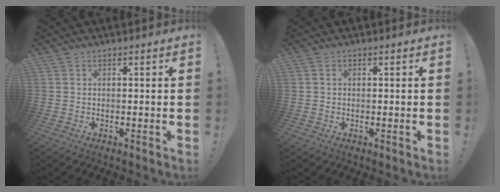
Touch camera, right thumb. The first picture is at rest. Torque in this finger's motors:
{"motor_torque": [-0.23, 0.08, -0.08, -0.01, -0.02]}